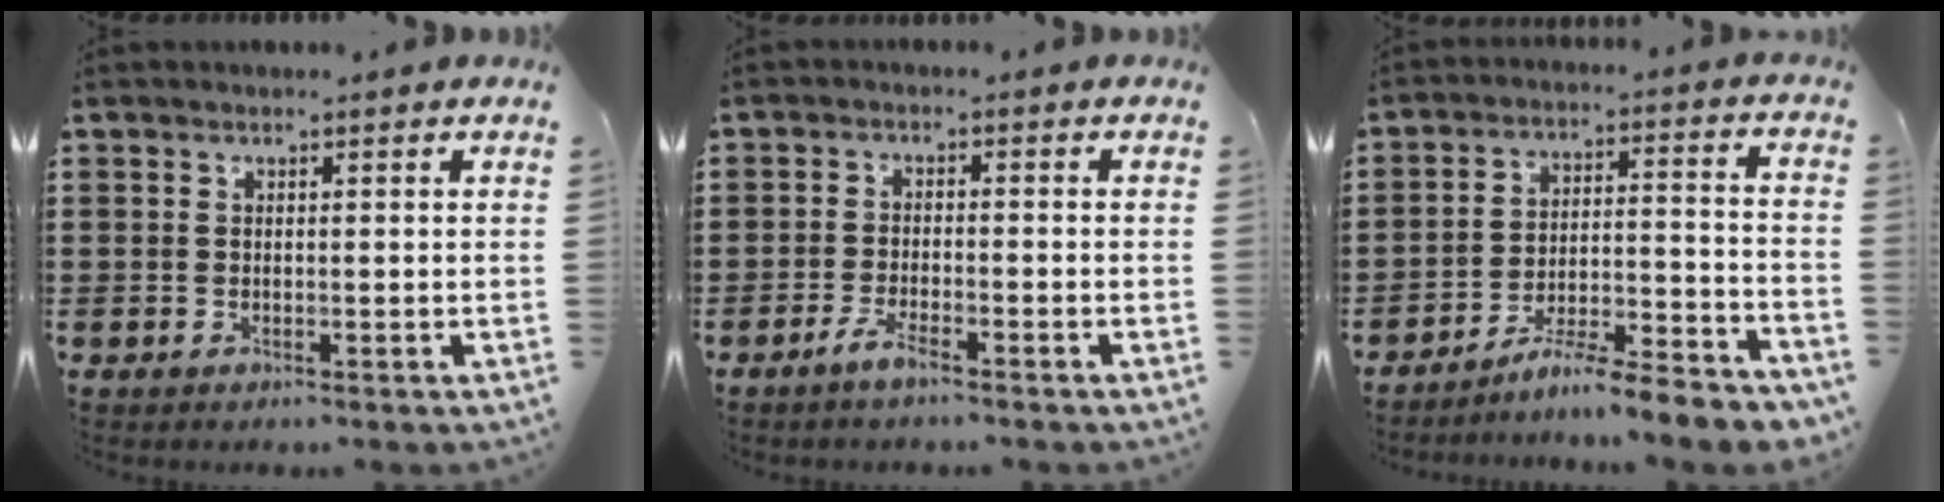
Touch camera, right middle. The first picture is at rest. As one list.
[{"total": 2.8, "force": [-2.1, 0.3, 1.8], "torque": [-0.039, 0.000, -0.041]}, {"total": 6.7, "force": [-6.4, -0.7, 2.0], "torque": [-0.024, -0.008, -0.122]}]